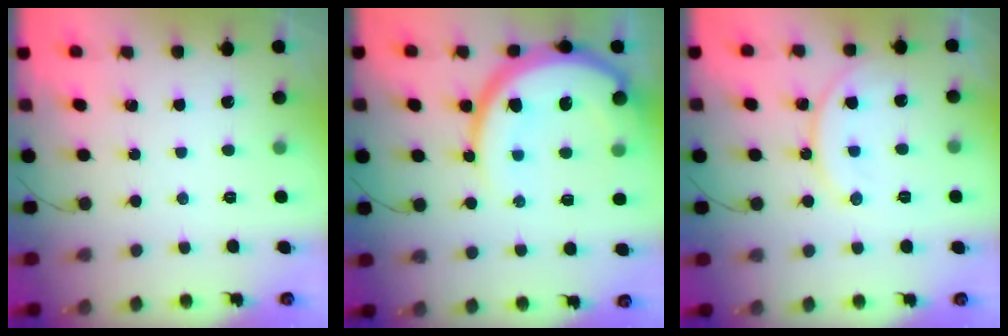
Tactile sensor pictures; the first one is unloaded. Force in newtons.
{"total": 18.2, "press": 18.0, "slide": 2.1}
{"total": 10.5, "press": 10.5, "slide": 0.8}